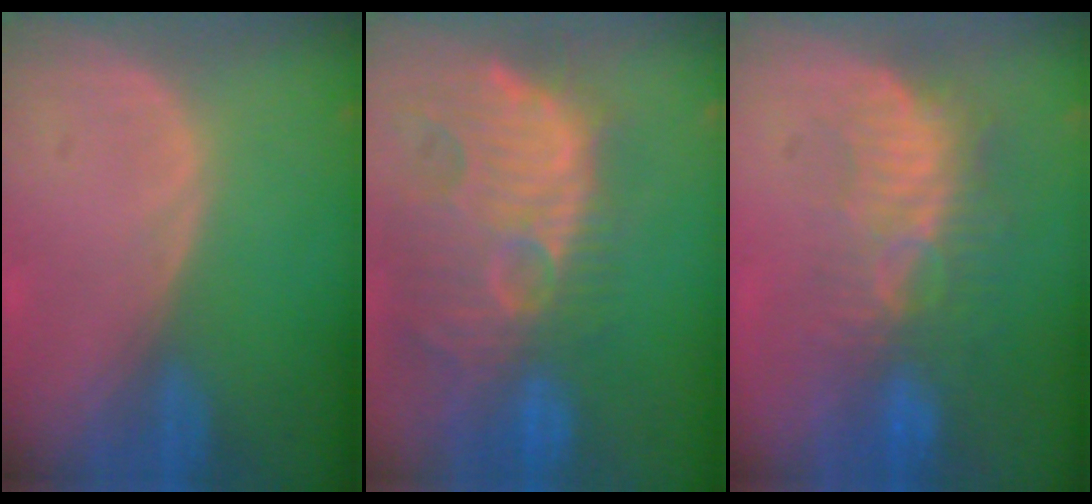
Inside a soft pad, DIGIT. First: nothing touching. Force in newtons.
{"total": 14.1, "press": 12.4, "slide": 6.7}
{"total": 9.1, "press": 8.3, "slide": 3.7}